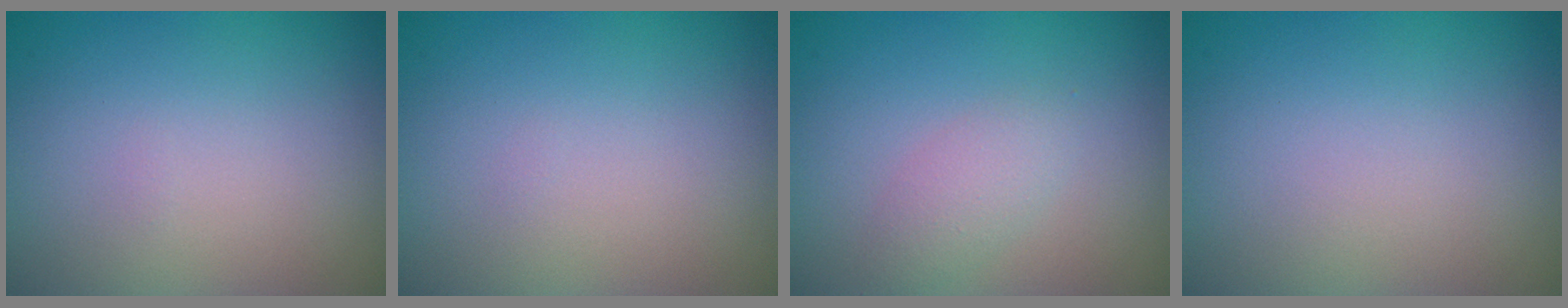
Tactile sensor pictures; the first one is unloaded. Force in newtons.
{"total": 0.0}
{"total": 1.7, "press": 1.7, "slide": 0.0}
{"total": 0.0}